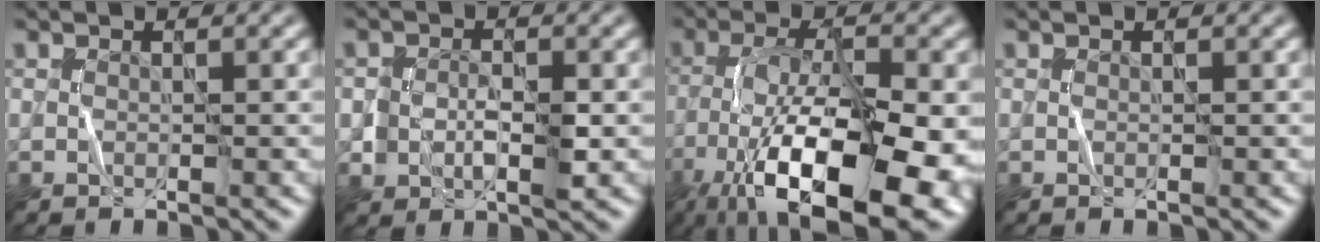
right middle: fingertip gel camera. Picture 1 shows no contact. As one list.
[{"total": 2.3, "force": [-0.3, 1.7, 1.5], "torque": [-0.023, -0.001, -0.007]}, {"total": 14.4, "force": [-6.7, 5.4, 11.6], "torque": [-0.196, -0.003, -0.118]}, {"total": 0.0}]